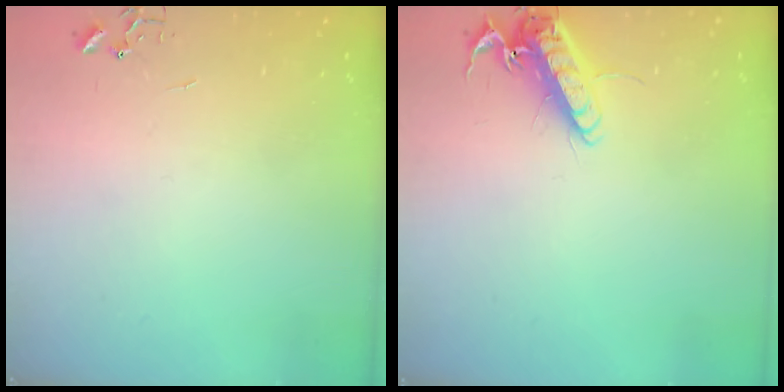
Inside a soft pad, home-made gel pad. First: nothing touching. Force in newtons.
{"total": 12.8, "press": 12.6, "slide": 2.4}